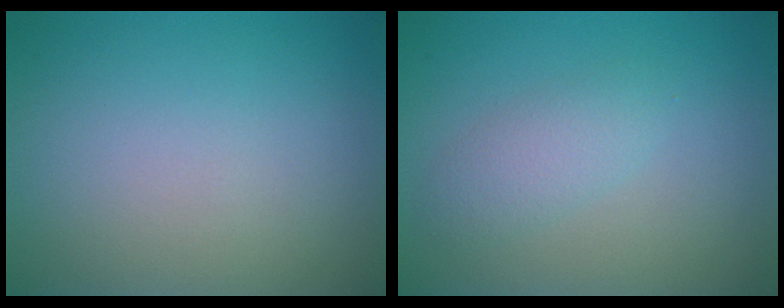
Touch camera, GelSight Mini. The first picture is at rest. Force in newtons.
{"total": 2.2, "press": 2.2, "slide": 0.0}